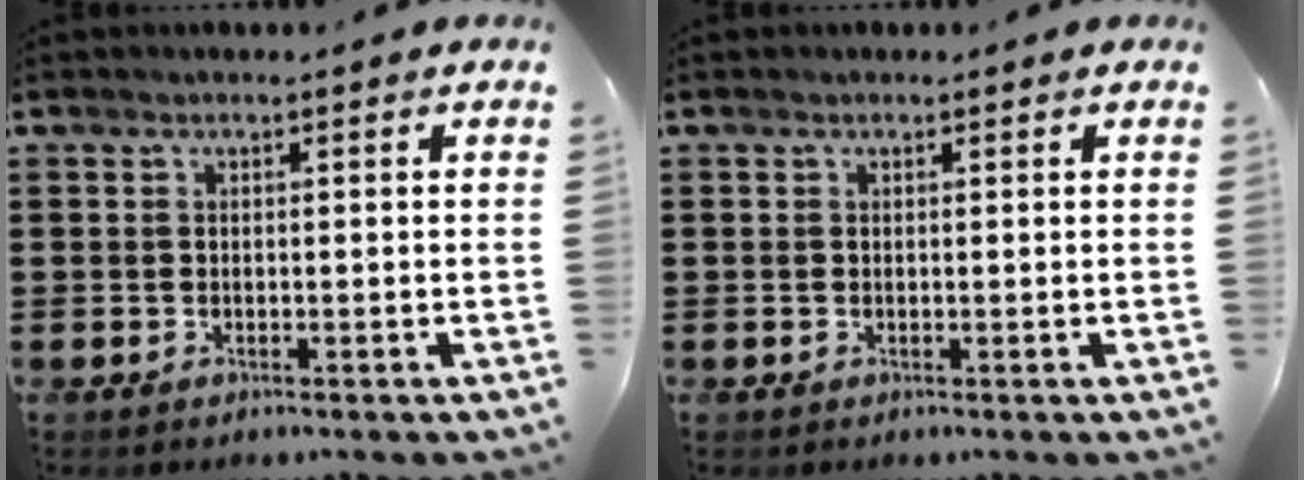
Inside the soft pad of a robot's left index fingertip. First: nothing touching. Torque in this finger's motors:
{"motor_torque": [0.91, -1.22, 0.18, 0.02]}